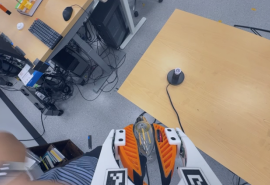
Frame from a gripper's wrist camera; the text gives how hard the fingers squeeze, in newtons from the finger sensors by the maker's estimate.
{"total": 20.6, "left": 24.2, "right": 17.0}